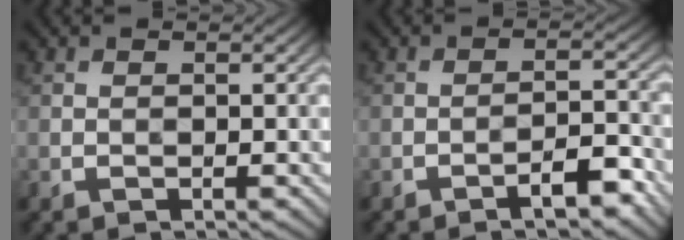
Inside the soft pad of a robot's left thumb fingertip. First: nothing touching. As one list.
[{"total": 4.0, "force": [-2.7, 0.8, 2.8], "torque": [-0.040, 0.015, -0.045]}]